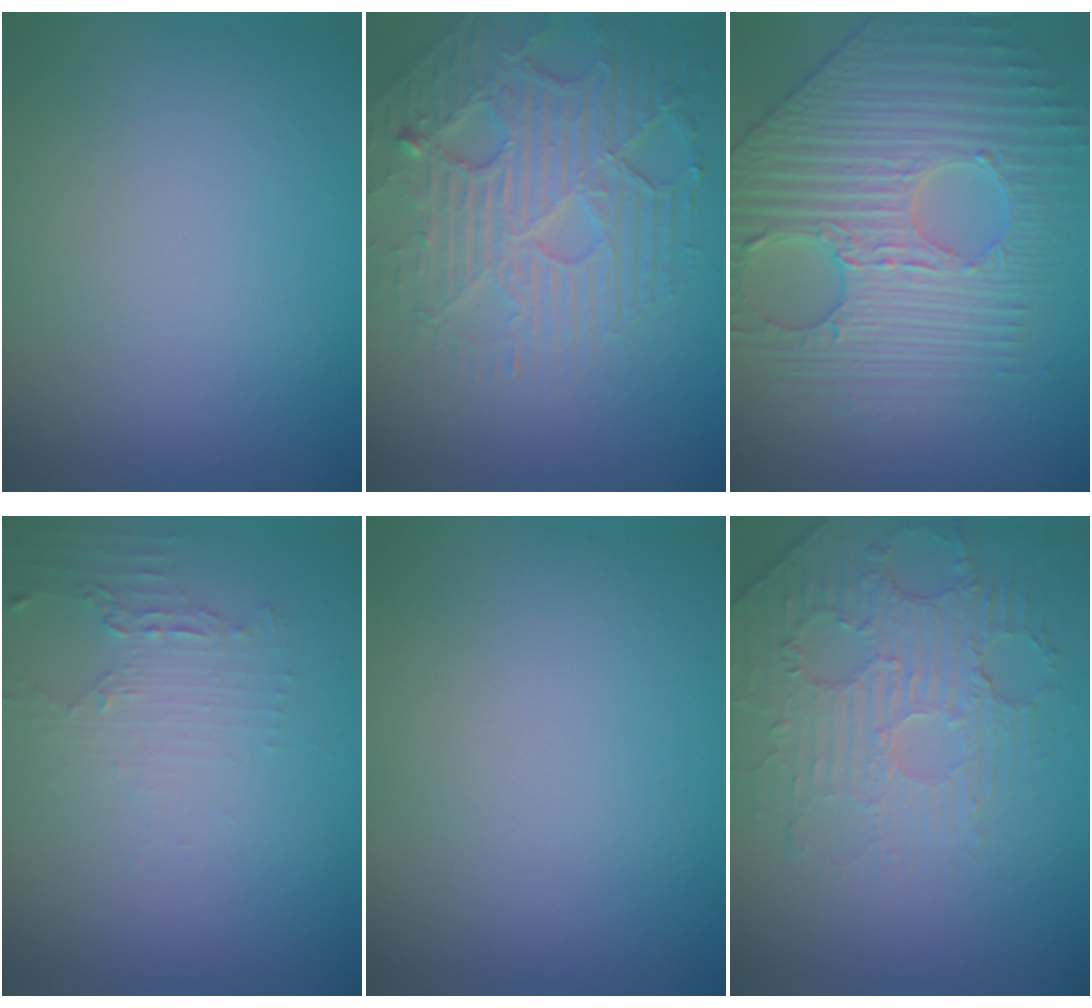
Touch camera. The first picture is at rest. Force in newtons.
{"total": 7.0, "press": 5.1, "slide": 4.8}
{"total": 7.3, "press": 6.1, "slide": 4.0}
{"total": 1.9, "press": 1.3, "slide": 1.4}
{"total": 0.0}
{"total": 2.9, "press": 2.4, "slide": 1.6}